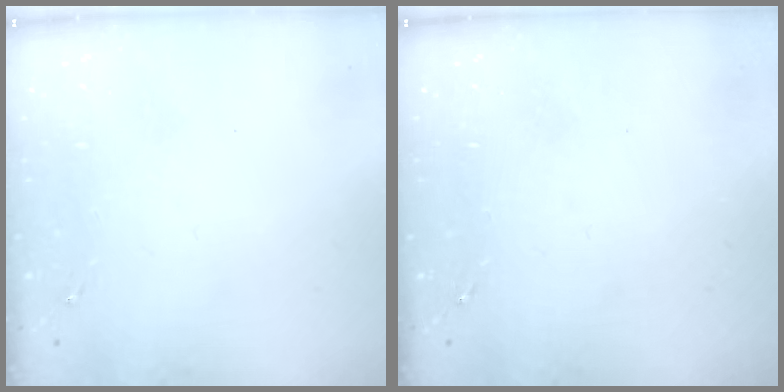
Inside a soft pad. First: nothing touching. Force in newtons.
{"total": 0.0}